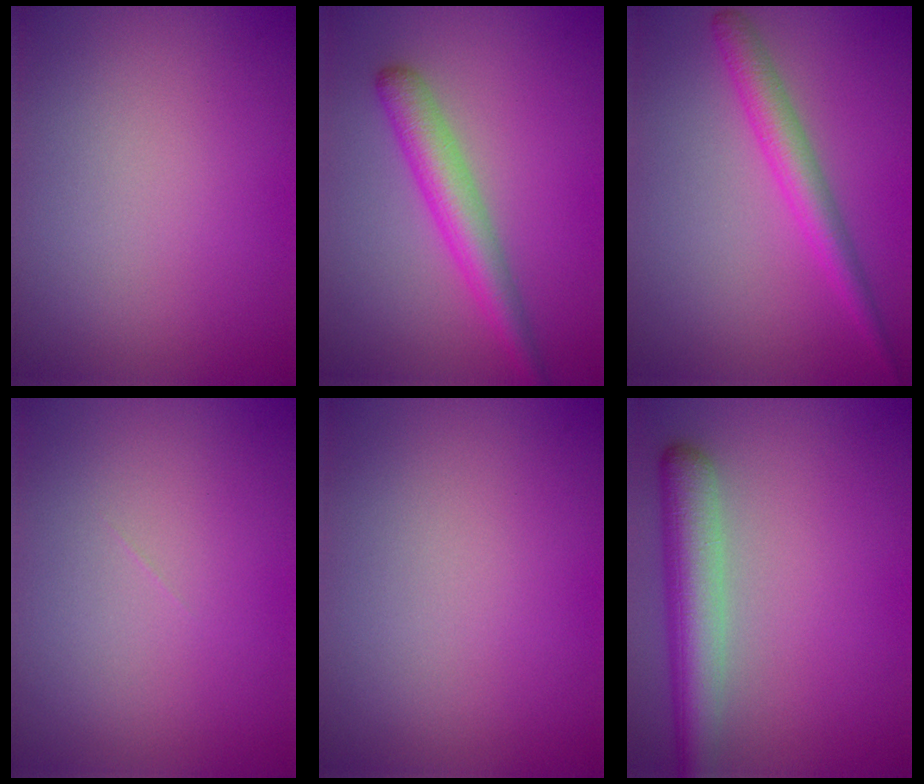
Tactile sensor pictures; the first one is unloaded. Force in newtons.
{"total": 4.0, "press": 4.0, "slide": 0.1}
{"total": 3.4, "press": 3.4, "slide": 0.1}
{"total": 0.0}
{"total": 0.0}
{"total": 5.1, "press": 5.1, "slide": 0.3}